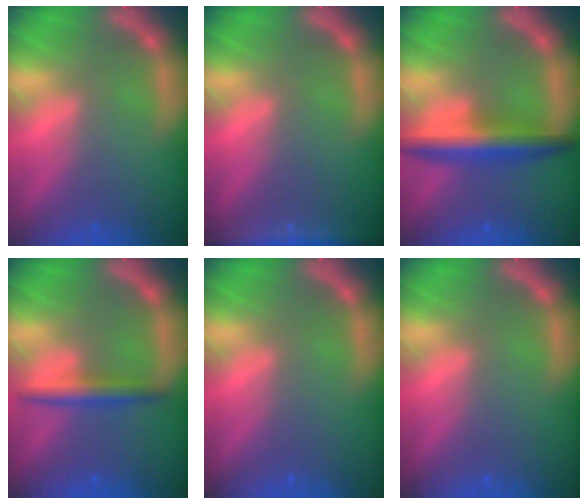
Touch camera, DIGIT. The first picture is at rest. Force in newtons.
{"total": 5.5}
{"total": 5.5}
{"total": 3.0}
{"total": 0.0}
{"total": 0.0}